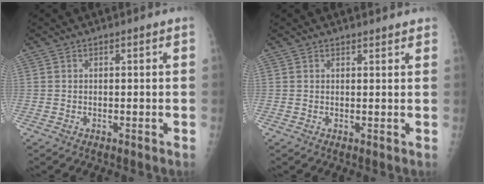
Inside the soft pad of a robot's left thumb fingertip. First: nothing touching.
{"total": 1.6, "force": [1.5, 0.3, 0.6], "torque": [-0.002, -0.004, 0.019]}